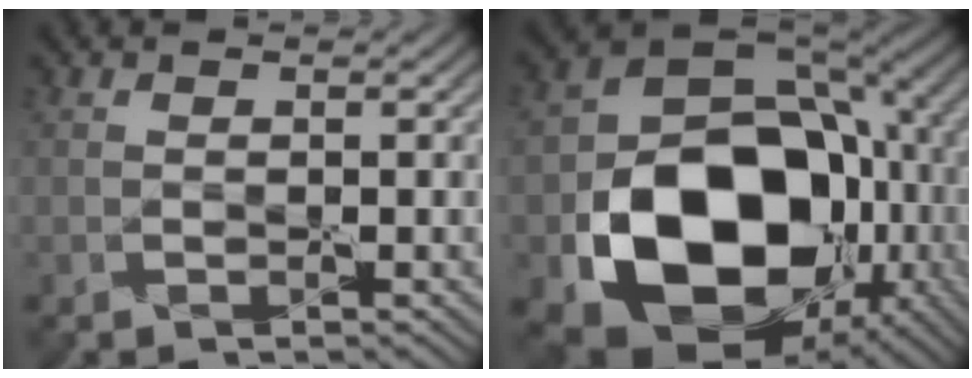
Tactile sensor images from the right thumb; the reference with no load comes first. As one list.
[{"total": 19.7, "force": [-5.2, 14.5, 12.3], "torque": [-0.223, -0.061, -0.068]}]